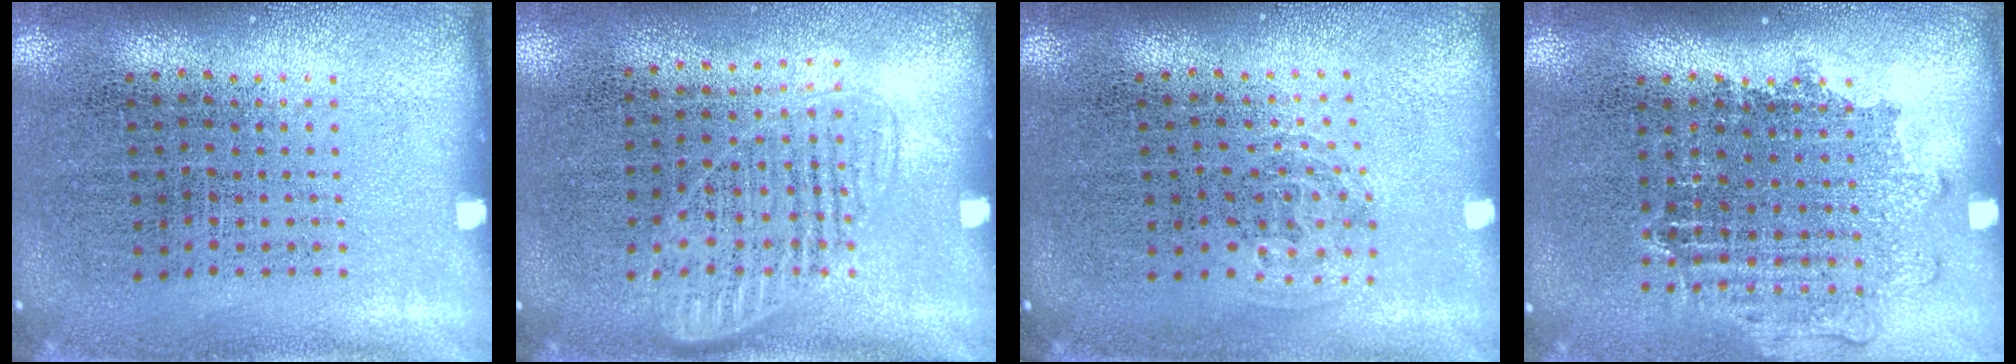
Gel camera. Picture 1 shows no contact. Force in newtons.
{"total": 1.2, "press": 1.0, "slide": 0.6}
{"total": 1.0, "press": 0.6, "slide": 0.8}
{"total": 1.0, "press": 1.0, "slide": 0.4}